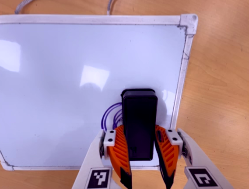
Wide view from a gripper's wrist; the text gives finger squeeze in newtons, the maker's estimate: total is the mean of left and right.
{"total": 13.3, "left": 13.5, "right": 13.1}